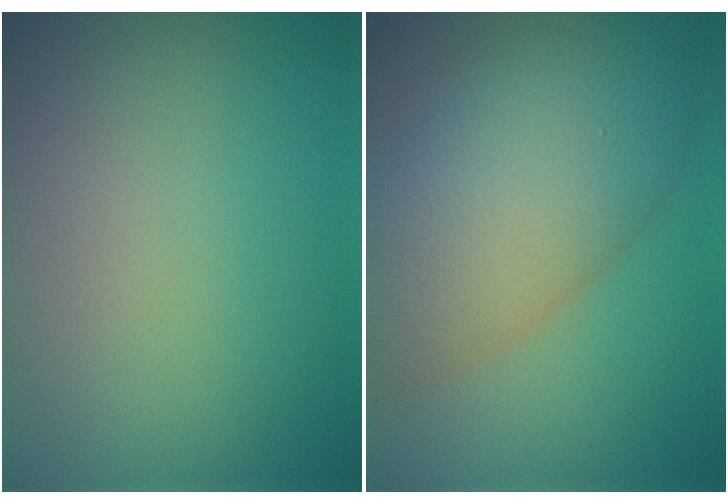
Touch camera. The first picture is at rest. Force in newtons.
{"total": 8.8, "press": 8.8, "slide": 0.3}